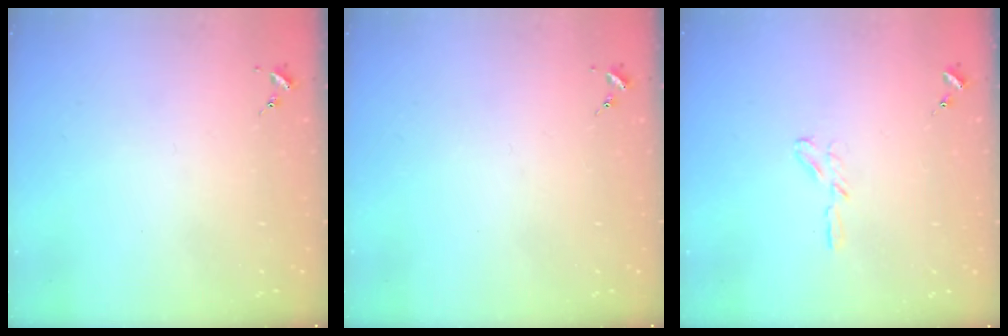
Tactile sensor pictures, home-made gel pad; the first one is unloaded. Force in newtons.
{"total": 0.0}
{"total": 3.8, "press": 3.8, "slide": 0.3}